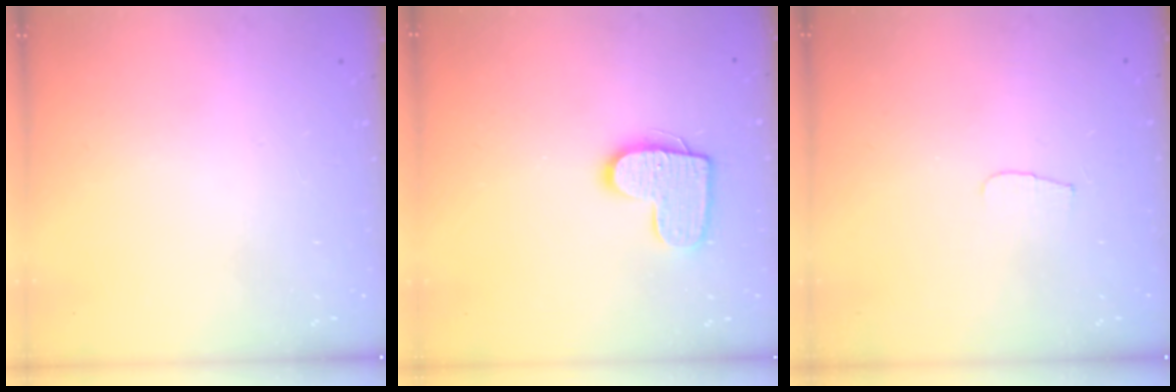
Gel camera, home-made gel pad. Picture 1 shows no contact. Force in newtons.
{"total": 11.8, "press": 11.8, "slide": 0.6}
{"total": 3.3, "press": 3.3, "slide": 0.4}